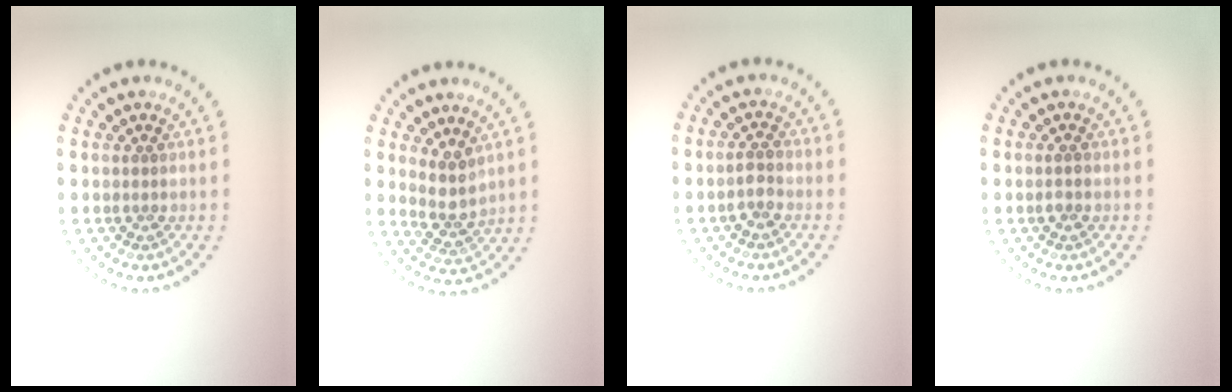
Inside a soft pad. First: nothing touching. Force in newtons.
{"total": 2.6, "press": 2.1, "slide": 1.6}
{"total": 1.5, "press": 1.4, "slide": 0.4}
{"total": 0.8, "press": 0.8, "slide": 0.1}